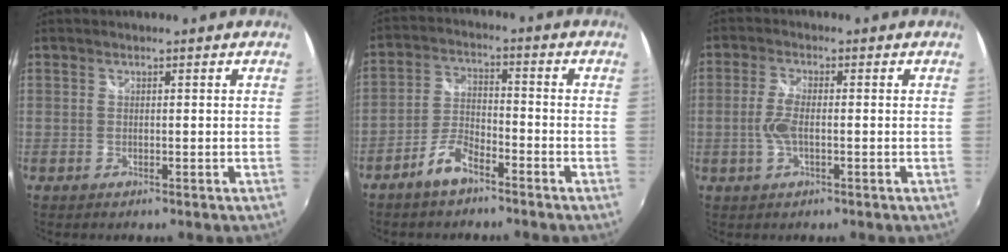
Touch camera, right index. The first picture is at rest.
{"total": 6.3, "force": [-4.7, 2.2, 3.5], "torque": [-0.084, 0.008, -0.091]}
{"total": 4.6, "force": [-0.8, 1.6, 4.2], "torque": [-0.092, 0.001, -0.016]}